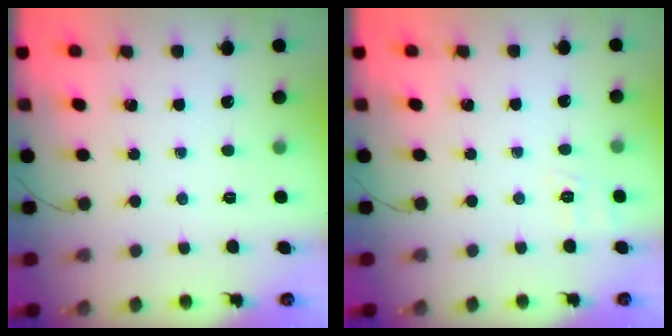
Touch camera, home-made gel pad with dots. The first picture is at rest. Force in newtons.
{"total": 2.0, "press": 0.8, "slide": 1.8}